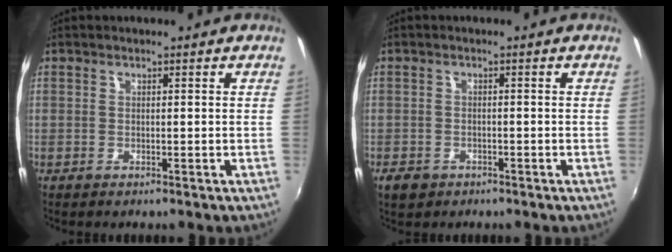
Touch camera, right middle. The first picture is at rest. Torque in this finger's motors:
{"motor_torque": [0.51, -0.40, 0.06, 0.00]}